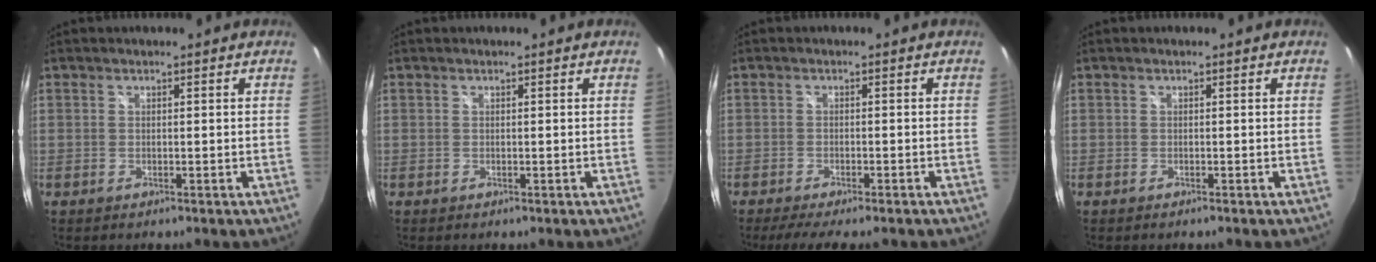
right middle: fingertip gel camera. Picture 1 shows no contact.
{"total": 0.0}
{"total": 6.5, "force": [-5.4, 0.5, 3.7], "torque": [-0.077, -0.022, -0.082]}
{"total": 0.0}